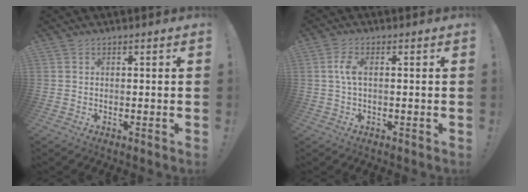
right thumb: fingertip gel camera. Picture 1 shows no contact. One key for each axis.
{"total": 4.4, "fx": 0.2, "fy": 1.8, "fz": 4.0, "tx": -0.074, "ty": 0.004, "tz": 0.000}